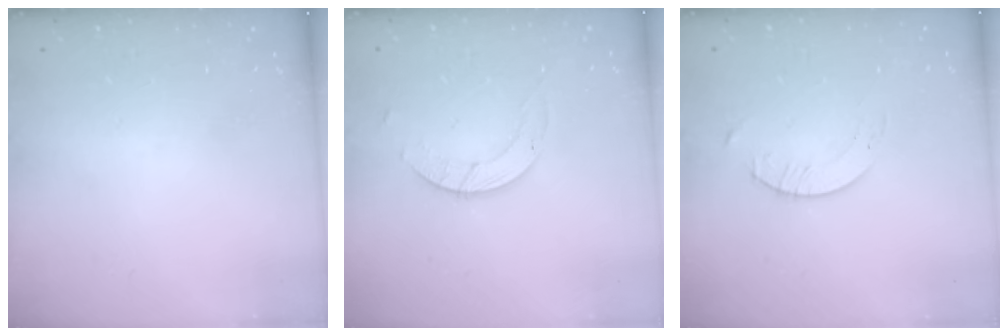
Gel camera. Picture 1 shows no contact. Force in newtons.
{"total": 3.0, "press": 3.0, "slide": 0.3}
{"total": 1.7, "press": 1.7, "slide": 0.2}